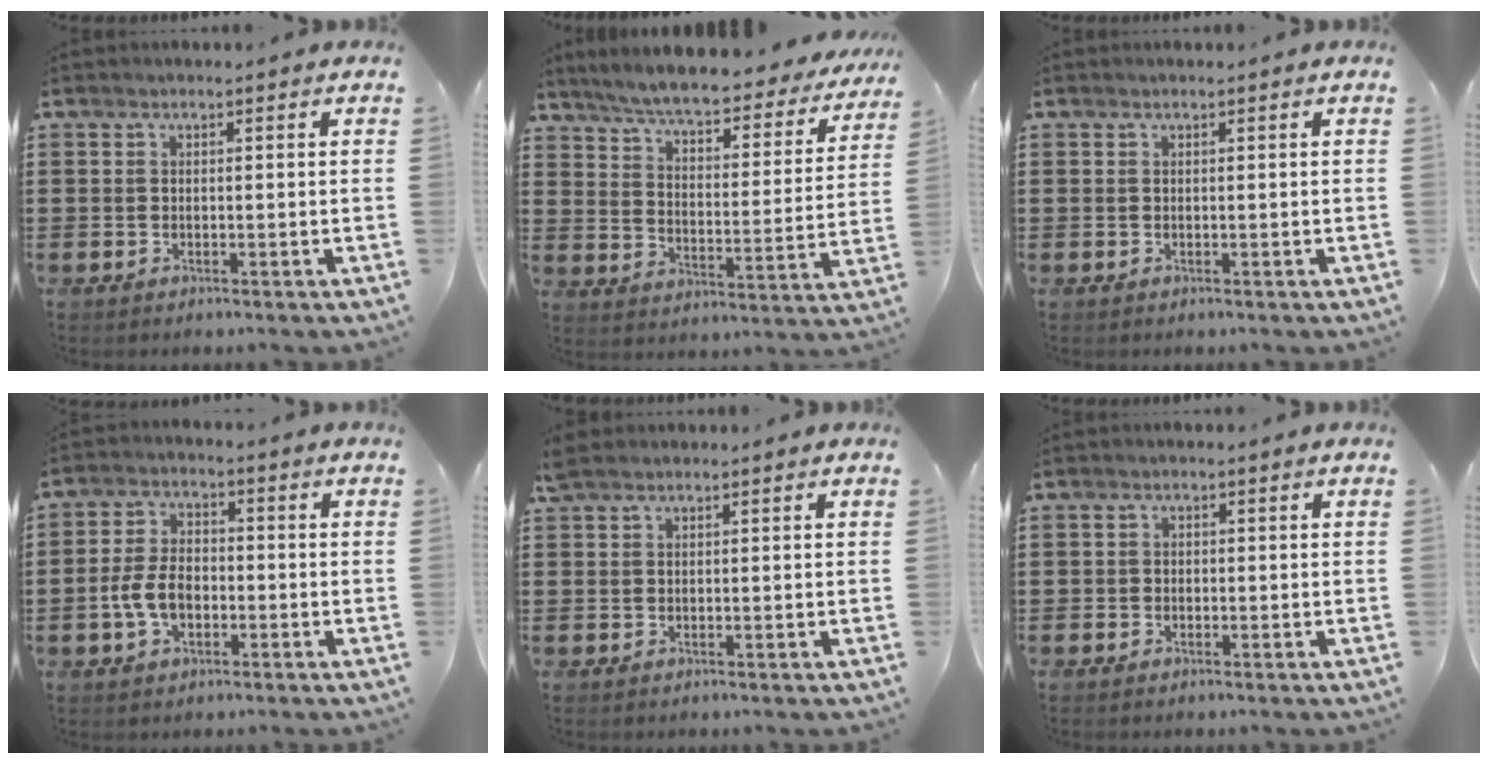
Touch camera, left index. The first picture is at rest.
{"total": 6.0, "force": [5.5, 0.0, 2.4], "torque": [-0.071, -0.038, 0.090]}
{"total": 0.0}
{"total": 6.4, "force": [-1.8, 3.8, 4.8], "torque": [-0.119, 0.000, -0.041]}
{"total": 1.5, "force": [1.1, 0.6, 0.8], "torque": [-0.019, 0.004, 0.021]}
{"total": 0.9, "force": [-0.4, 0.8, 0.2], "torque": [-0.007, 0.002, -0.009]}